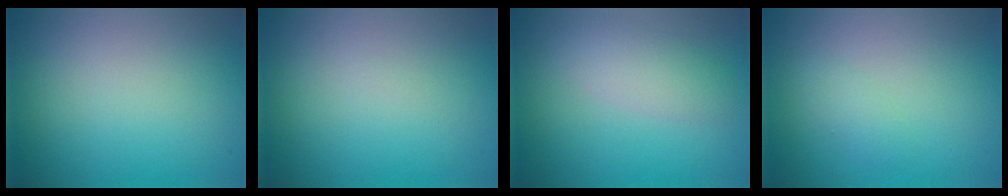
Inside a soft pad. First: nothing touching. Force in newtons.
{"total": 0.0}
{"total": 2.8, "press": 2.8, "slide": 0.1}
{"total": 1.1, "press": 1.1, "slide": 0.0}